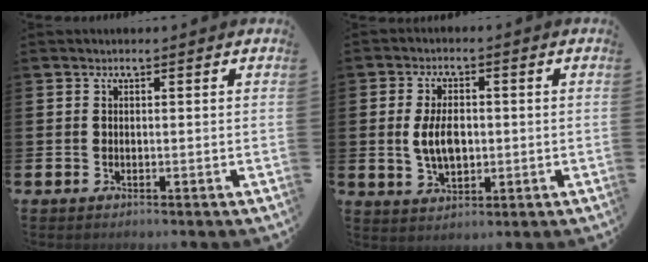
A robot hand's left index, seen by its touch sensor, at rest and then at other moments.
{"total": 5.3, "force": [0.2, 3.2, 4.3], "torque": [-0.077, 0.001, -0.002]}